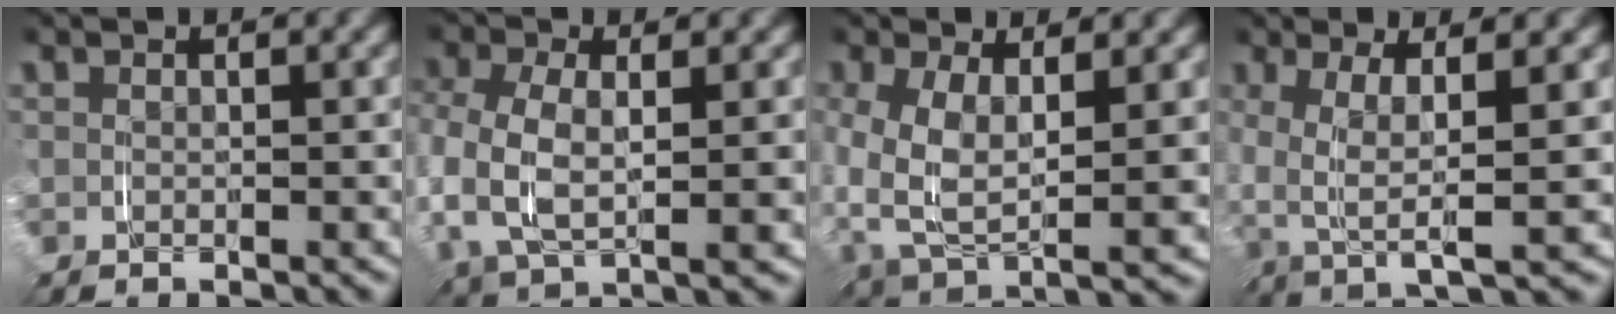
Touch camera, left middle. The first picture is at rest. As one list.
[{"total": 2.0, "force": [-0.1, 1.3, 1.6], "torque": [-0.047, -0.008, -0.002]}, {"total": 2.6, "force": [0.7, 1.3, 2.2], "torque": [-0.050, -0.020, 0.014]}, {"total": 2.8, "force": [1.5, 0.2, 2.4], "torque": [-0.036, 0.006, 0.022]}]